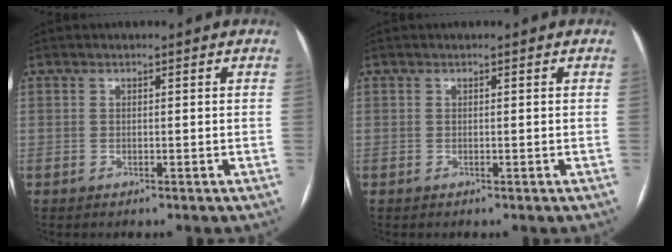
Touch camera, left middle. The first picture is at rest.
{"total": 0.0}